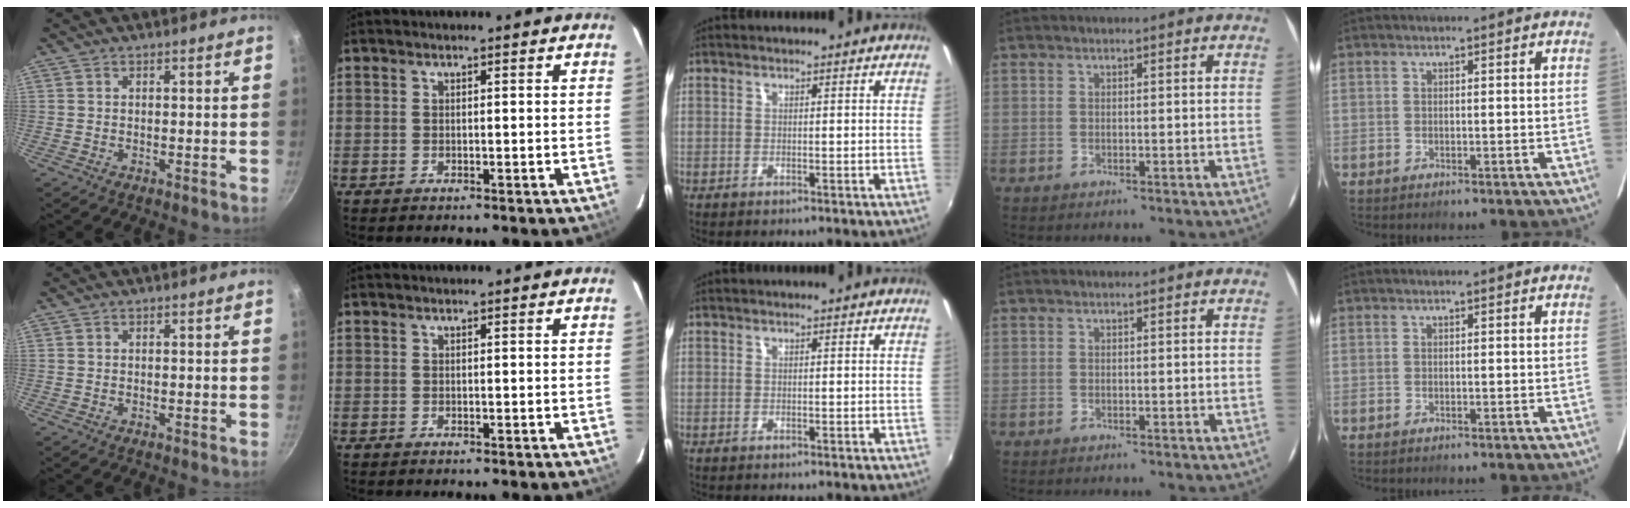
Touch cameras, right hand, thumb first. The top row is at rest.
{}